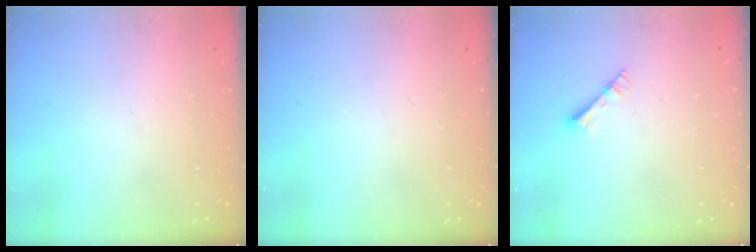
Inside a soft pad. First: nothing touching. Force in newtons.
{"total": 0.0}
{"total": 4.1, "press": 4.1, "slide": 0.4}